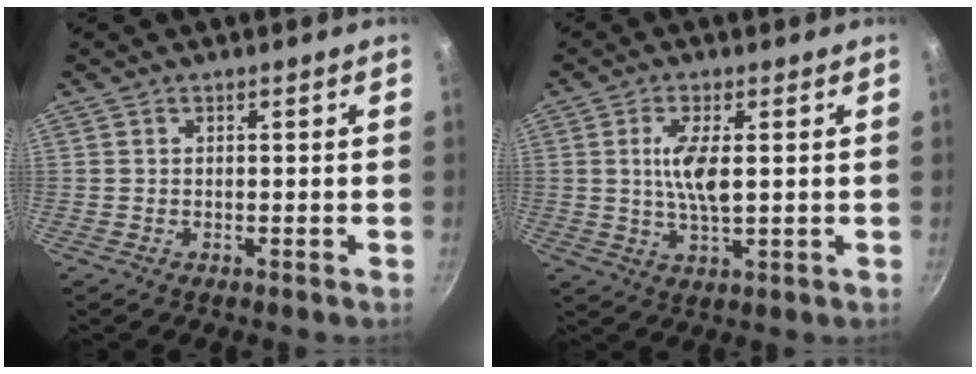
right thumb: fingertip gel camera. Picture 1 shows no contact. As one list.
[{"total": 6.9, "force": [1.0, 2.3, 6.4], "torque": [-0.129, -0.004, 0.020]}]